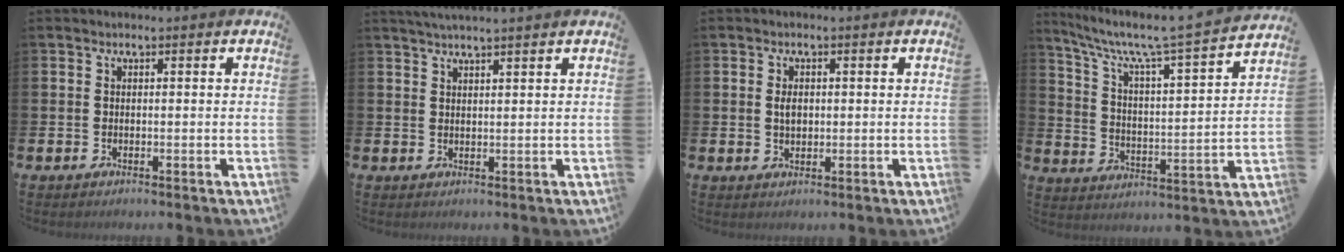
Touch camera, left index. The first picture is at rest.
{"total": 2.2, "force": [2.1, -0.4, 0.5], "torque": [-0.013, -0.004, 0.039]}
{"total": 2.0, "force": [0.3, 1.3, 1.5], "torque": [-0.018, 0.002, 0.000]}
{"total": 7.3, "force": [6.4, 0.5, 3.6], "torque": [-0.098, -0.054, 0.099]}